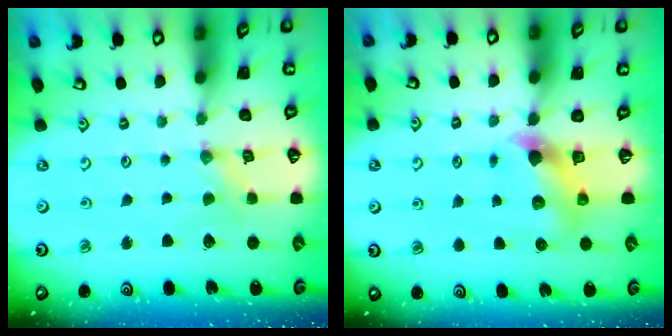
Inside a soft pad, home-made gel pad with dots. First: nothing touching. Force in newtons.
{"total": 5.4, "press": 5.4, "slide": 0.3}